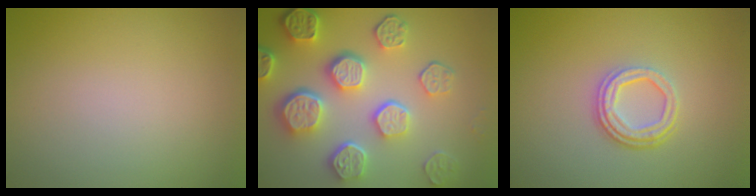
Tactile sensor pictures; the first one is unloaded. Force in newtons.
{"total": 8.3, "press": 6.2, "slide": 5.5}
{"total": 3.5, "press": 2.6, "slide": 2.3}